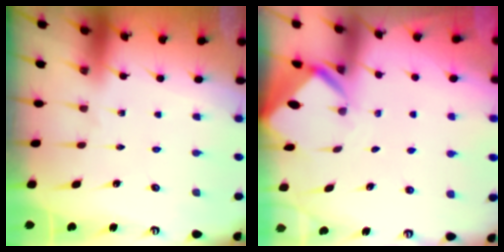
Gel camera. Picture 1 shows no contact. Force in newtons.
{"total": 2.8, "press": 2.8, "slide": 0.1}